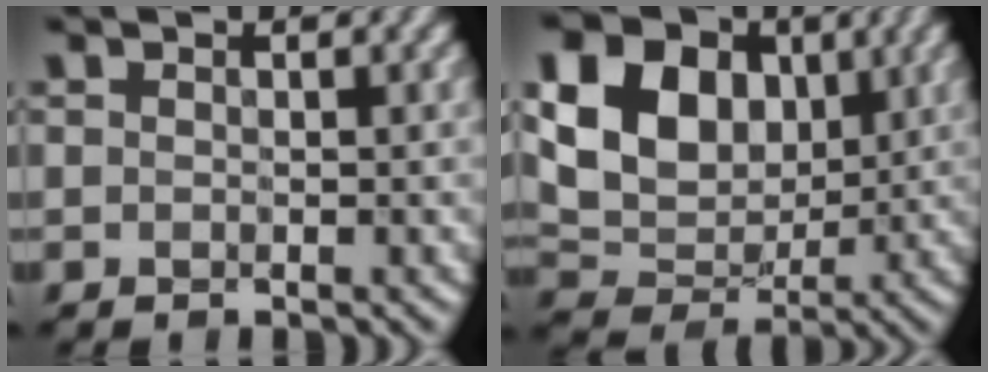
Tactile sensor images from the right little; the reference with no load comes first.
{"total": 10.9, "force": [2.6, 8.0, 6.9], "torque": [-0.145, 0.016, 0.036]}